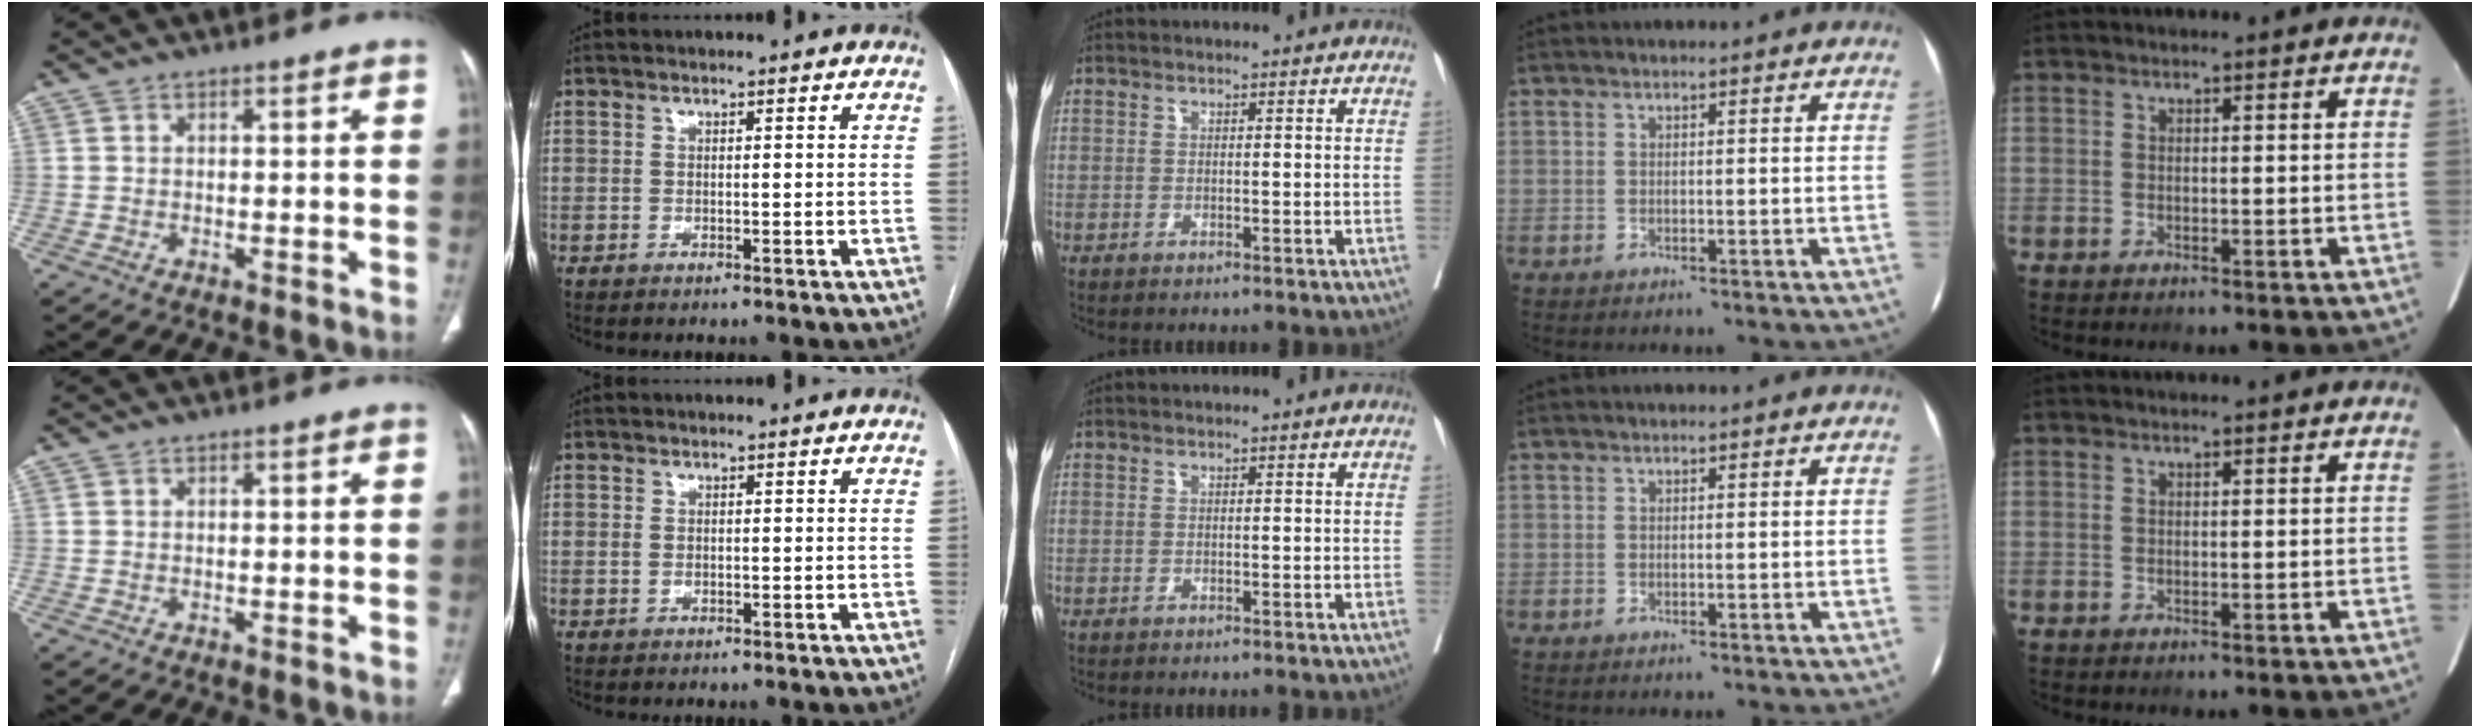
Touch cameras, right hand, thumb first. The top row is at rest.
{"index": {"total": 0.8, "force": [0.0, 0.6, 0.5], "torque": [-0.011, 0.000, 0.001]}}